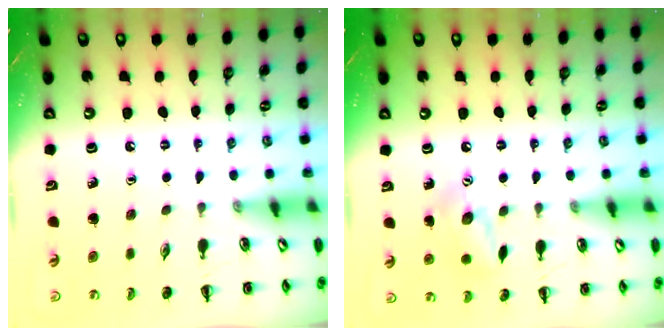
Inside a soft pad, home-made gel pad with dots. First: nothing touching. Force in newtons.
{"total": 9.8, "press": 9.7, "slide": 0.6}